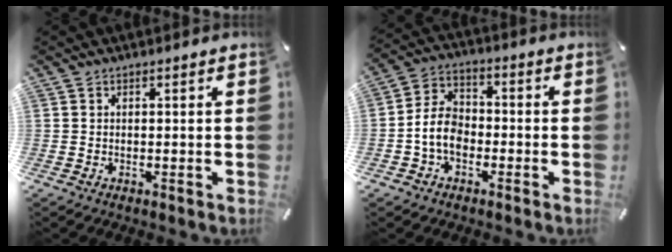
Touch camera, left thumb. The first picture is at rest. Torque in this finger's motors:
{"motor_torque": [-0.38, 0.88, 0.35, -0.27, 0.20]}